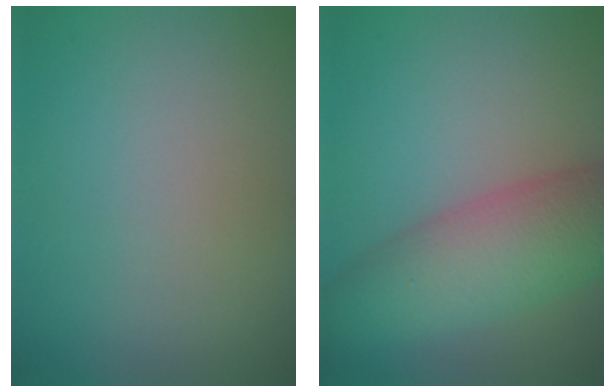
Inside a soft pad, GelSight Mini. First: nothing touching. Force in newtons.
{"total": 7.4, "press": 7.4, "slide": 0.2}